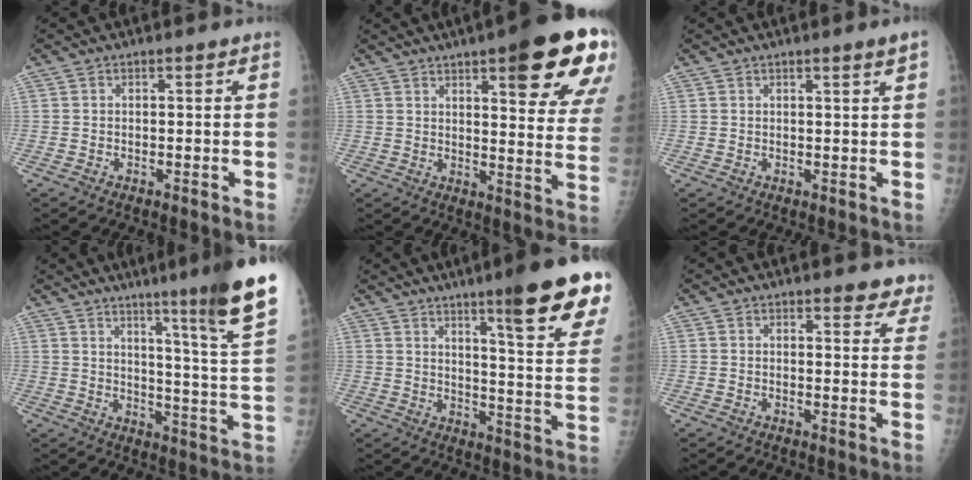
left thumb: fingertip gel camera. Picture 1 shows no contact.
{"total": 21.9, "force": [11.7, 5.0, 17.8], "torque": [-0.205, -0.043, 0.147]}
{"total": 2.0, "force": [1.2, -0.4, 1.5], "torque": [-0.023, -0.010, 0.019]}
{"total": 17.8, "force": [11.8, -0.4, 13.3], "torque": [-0.168, -0.085, 0.160]}
{"total": 19.6, "force": [12.1, 1.9, 15.3], "torque": [-0.178, -0.063, 0.165]}
{"total": 5.9, "force": [5.0, 1.8, 2.6], "torque": [0.002, -0.023, 0.043]}